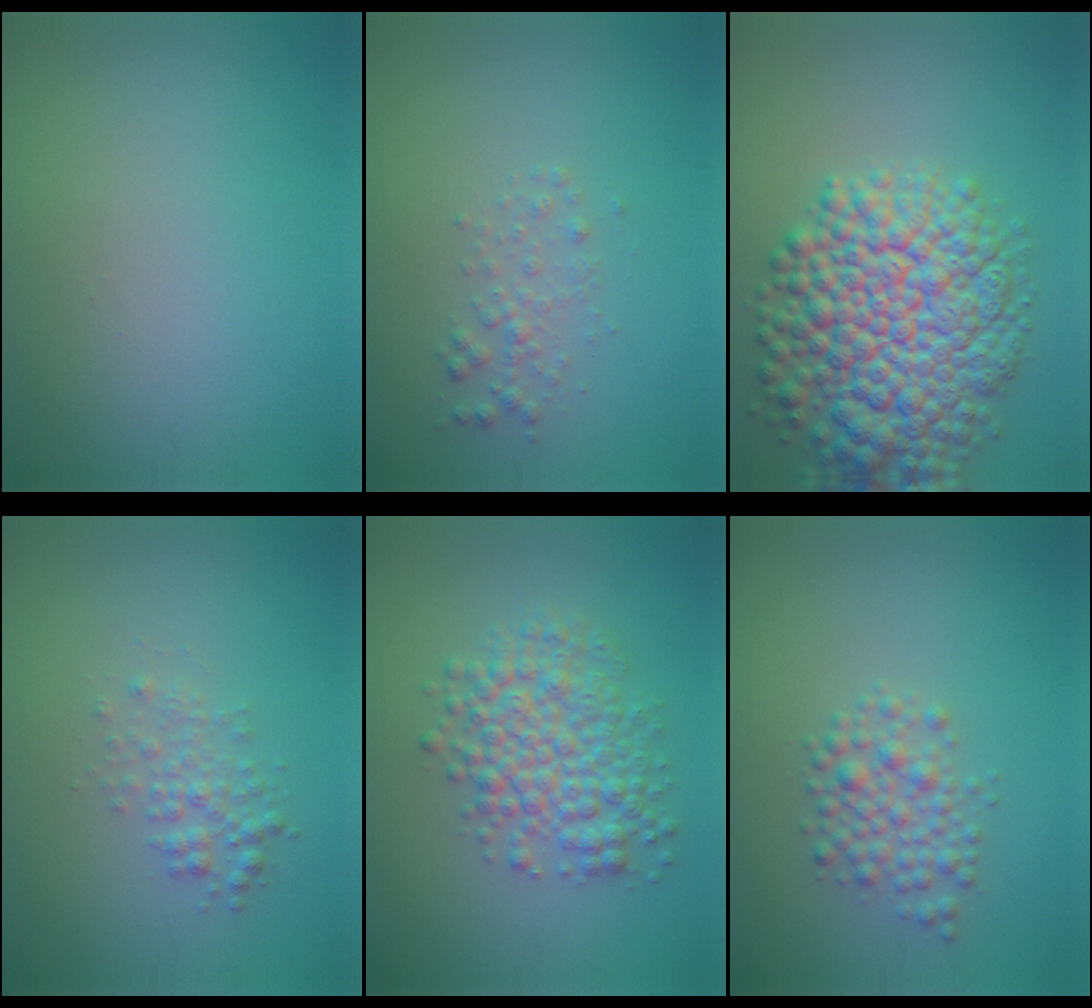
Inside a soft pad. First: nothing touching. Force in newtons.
{"total": 1.5, "press": 1.5, "slide": 0.0}
{"total": 11.7, "press": 11.7, "slide": 0.4}
{"total": 2.0, "press": 2.0, "slide": 0.1}
{"total": 5.6, "press": 5.6, "slide": 0.1}
{"total": 3.0, "press": 3.0, "slide": 0.1}